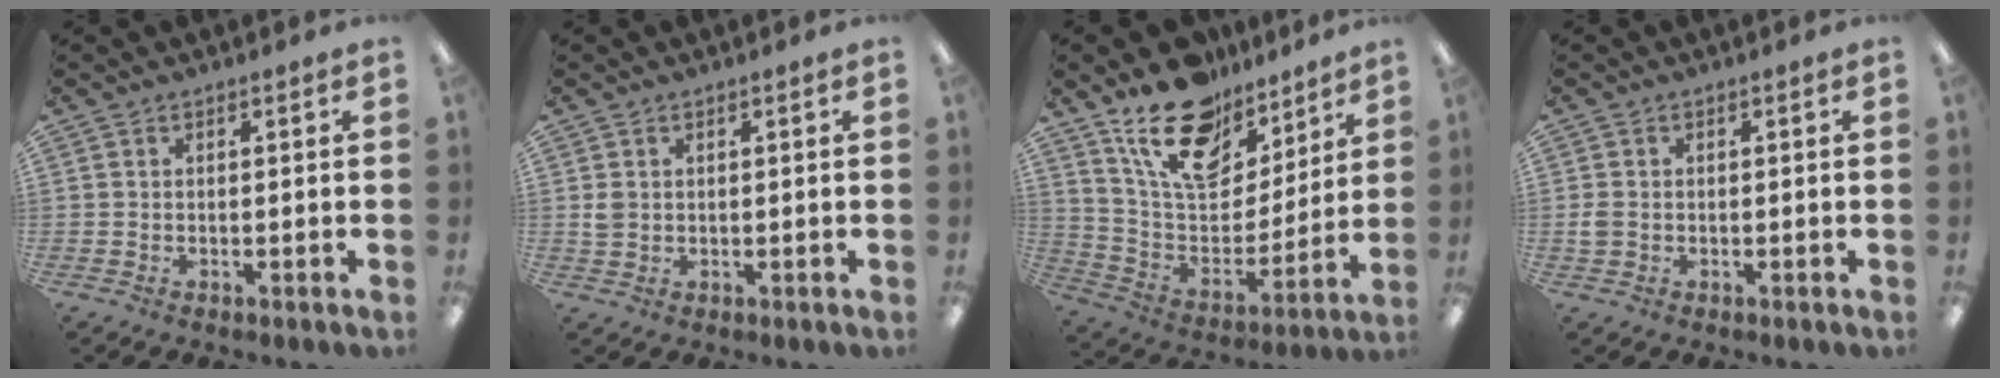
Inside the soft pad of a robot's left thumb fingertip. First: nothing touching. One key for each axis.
{"total": 2.1, "fx": 0.6, "fy": 1.7, "fz": 1.0, "tx": -0.022, "ty": 0.003, "tz": 0.012}
{"total": 19.6, "fx": 14.4, "fy": 10.0, "fz": 8.8, "tx": -0.160, "ty": -0.089, "tz": 0.260}
{"total": 2.2, "fx": -0.2, "fy": 1.8, "fz": 1.3, "tx": -0.023, "ty": 0.005, "tz": -0.002}